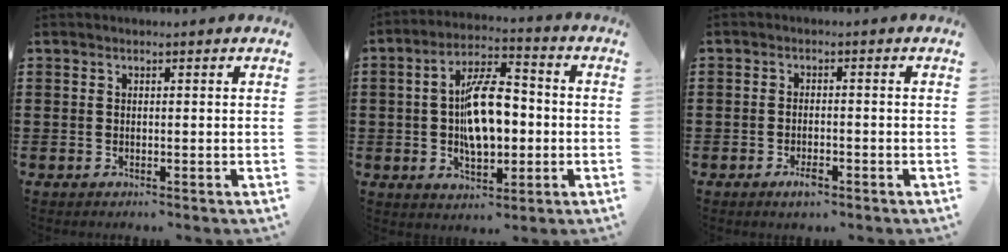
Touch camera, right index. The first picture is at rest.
{"total": 10.5, "force": [-0.6, 4.9, 9.2], "torque": [-0.169, 0.007, -0.017]}
{"total": 2.3, "force": [-1.4, 0.6, 1.7], "torque": [-0.031, -0.002, -0.024]}